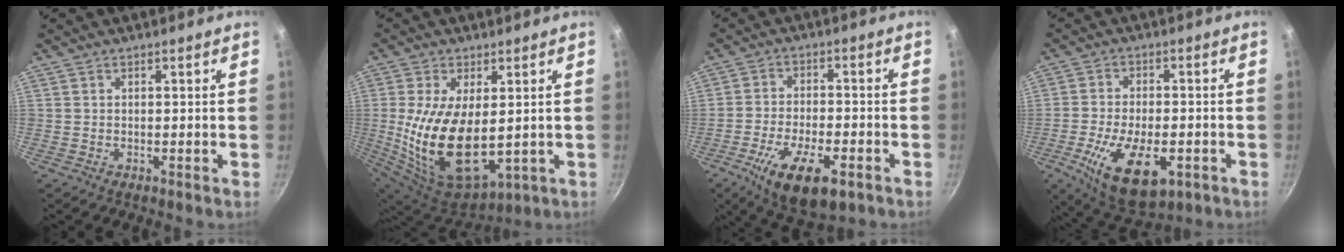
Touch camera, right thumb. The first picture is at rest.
{"total": 17.6, "force": [0.1, 9.5, 14.9], "torque": [-0.281, -0.020, 0.020]}
{"total": 14.3, "force": [-6.8, 5.8, 11.1], "torque": [-0.188, 0.016, -0.113]}
{"total": 15.7, "force": [-5.5, 7.8, 12.5], "torque": [-0.209, 0.004, -0.083]}